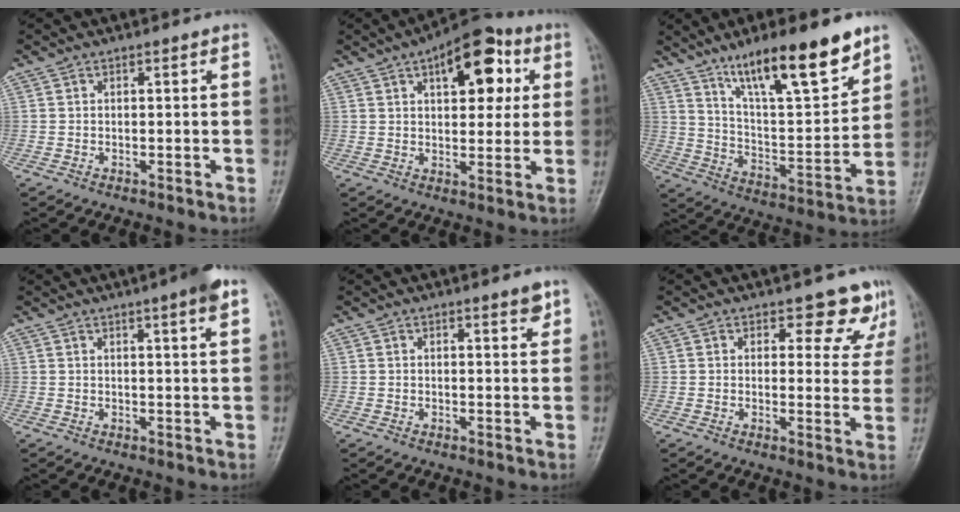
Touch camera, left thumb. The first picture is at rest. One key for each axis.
{"total": 13.9, "fx": 5.2, "fy": 7.1, "fz": 10.7, "tx": -0.105, "ty": 0.004, "tz": 0.067}
{"total": 18.9, "fx": 12.5, "fy": 4.7, "fz": 13.4, "tx": -0.185, "ty": -0.065, "tz": 0.219}
{"total": 4.9, "fx": 2.9, "fy": 0.3, "fz": 3.9, "tx": -0.051, "ty": -0.005, "tz": 0.039}
{"total": 2.2, "fx": 1.5, "fy": 0.5, "fz": 1.5, "tx": -0.015, "ty": -0.010, "tz": 0.020}
{"total": 6.8, "fx": 5.4, "fy": 3.5, "fz": 2.2, "tx": 0.014, "ty": -0.034, "tz": 0.053}